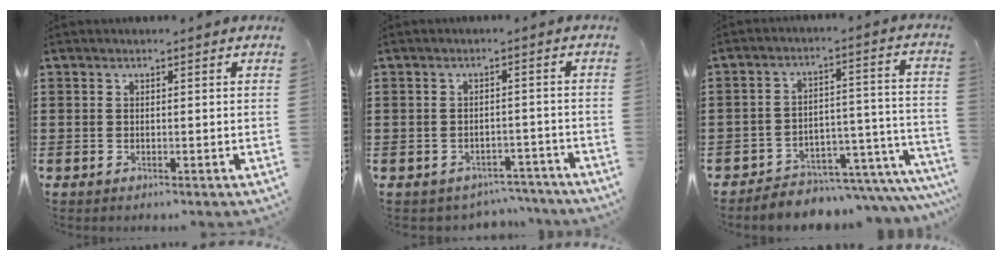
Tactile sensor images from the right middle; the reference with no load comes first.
{"total": 1.9, "force": [-1.8, 0.5, -0.1], "torque": [-0.006, 0.001, -0.042]}
{"total": 4.1, "force": [-3.8, 1.2, 1.0], "torque": [-0.018, 0.002, -0.077]}